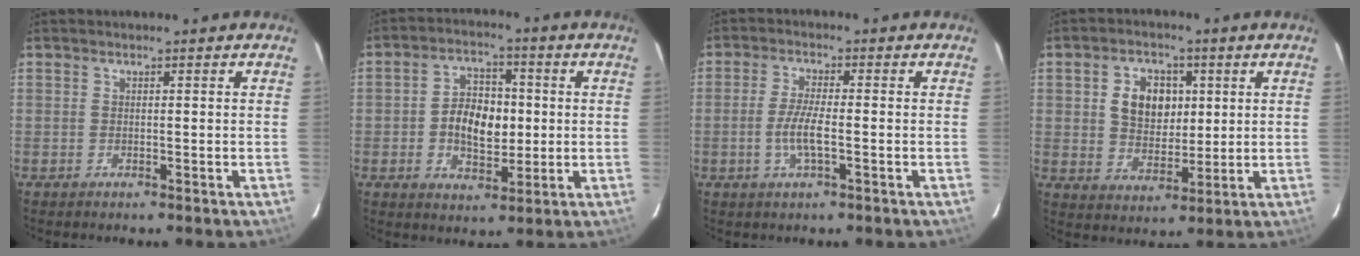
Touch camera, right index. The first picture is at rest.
{"total": 9.1, "force": [-0.5, 5.9, 6.9], "torque": [-0.128, 0.016, -0.005]}
{"total": 5.3, "force": [-1.4, 0.8, 5.0], "torque": [-0.101, -0.004, -0.029]}
{"total": 8.6, "force": [2.0, 6.4, 5.4], "torque": [-0.098, 0.017, 0.043]}